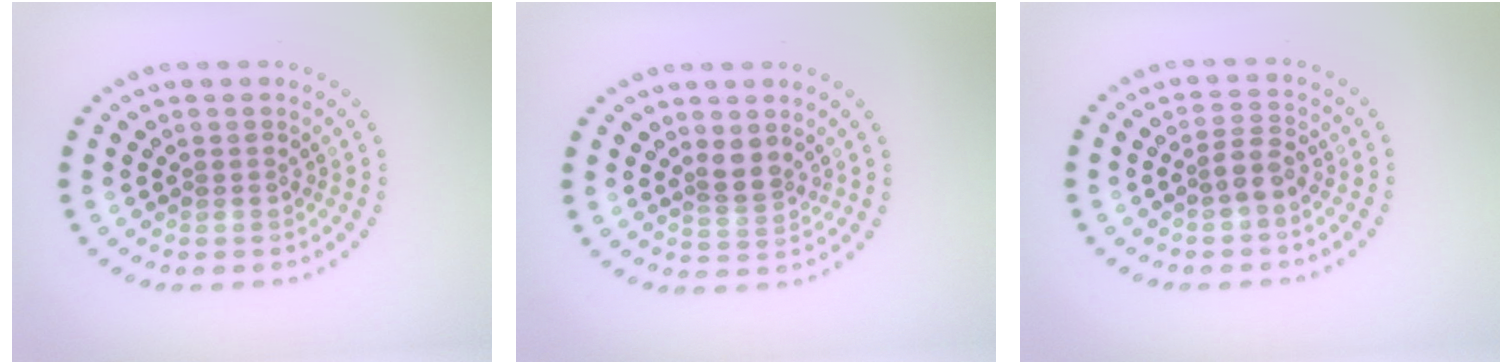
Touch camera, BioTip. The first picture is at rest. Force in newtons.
{"total": 1.8, "press": 1.3, "slide": 1.2}
{"total": 2.2, "press": 1.9, "slide": 1.0}